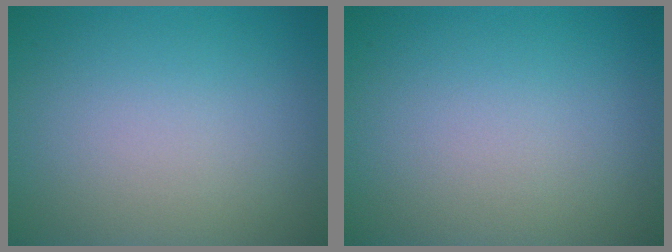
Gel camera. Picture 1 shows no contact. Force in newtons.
{"total": 0.0}